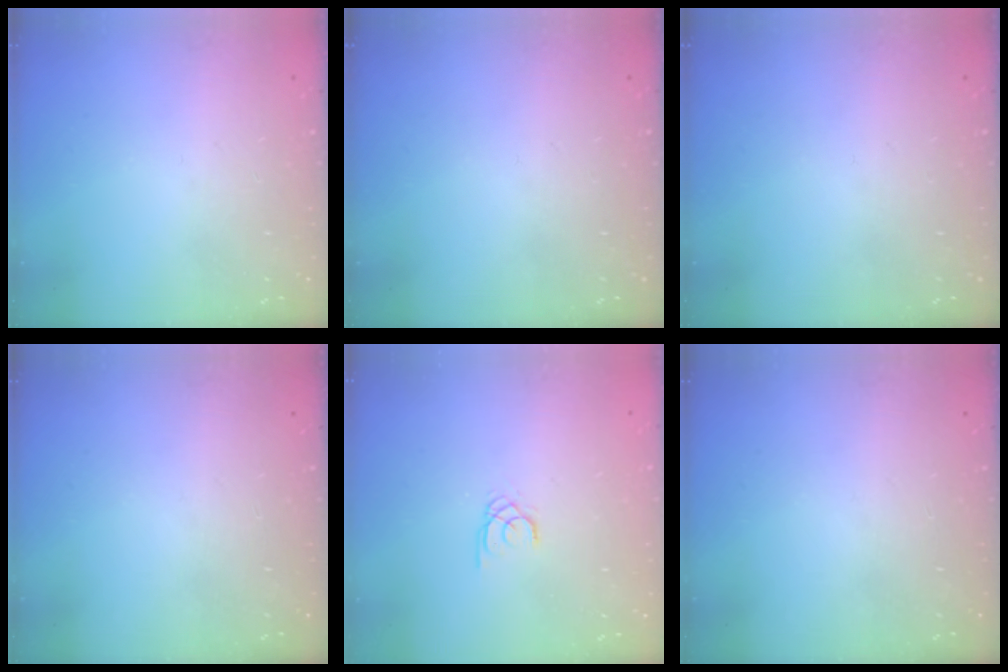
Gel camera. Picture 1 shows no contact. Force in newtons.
{"total": 0.0}
{"total": 0.0}
{"total": 0.0}
{"total": 1.3, "press": 1.3, "slide": 0.1}
{"total": 0.0}